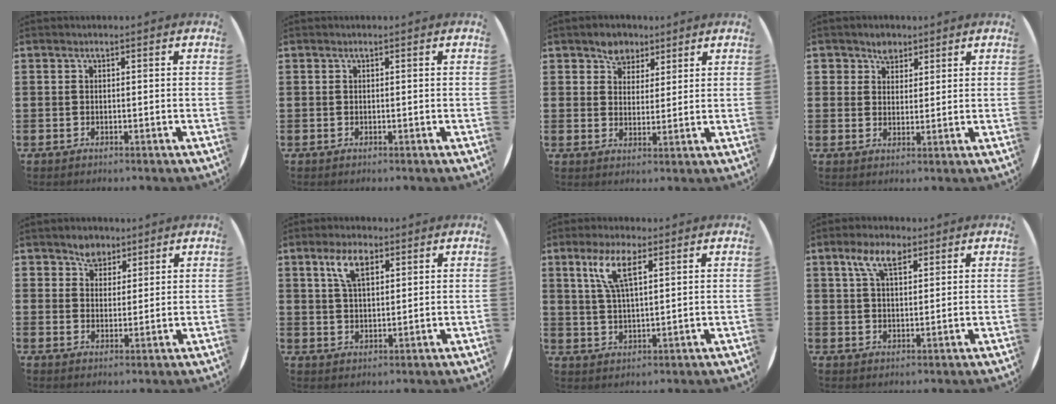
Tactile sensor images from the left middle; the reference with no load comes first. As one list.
[{"total": 0.0}, {"total": 3.9, "force": [3.0, 2.5, 0.4], "torque": [-0.011, 0.004, 0.056]}, {"total": 3.2, "force": [2.4, 2.1, 0.4], "torque": [-0.001, 0.003, 0.043]}, {"total": 3.7, "force": [2.9, 2.3, 0.3], "torque": [-0.007, 0.002, 0.056]}, {"total": 5.4, "force": [3.1, 2.4, 3.7], "torque": [-0.075, 0.007, 0.054]}, {"total": 6.7, "force": [3.7, 1.9, 5.2], "torque": [-0.115, 0.012, 0.064]}, {"total": 5.7, "force": [3.5, 2.5, 3.7], "torque": [-0.075, 0.007, 0.061]}]